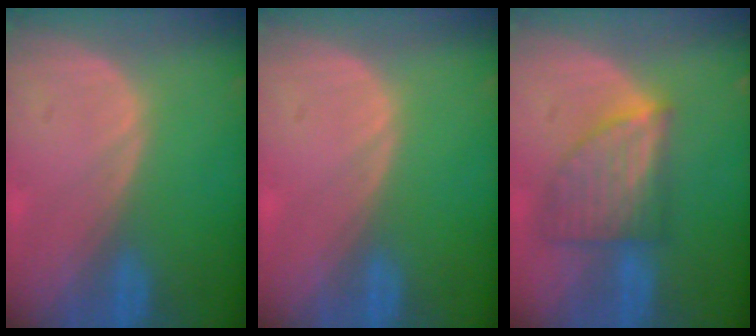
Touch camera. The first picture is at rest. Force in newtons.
{"total": 0.0}
{"total": 7.3, "press": 6.8, "slide": 2.7}